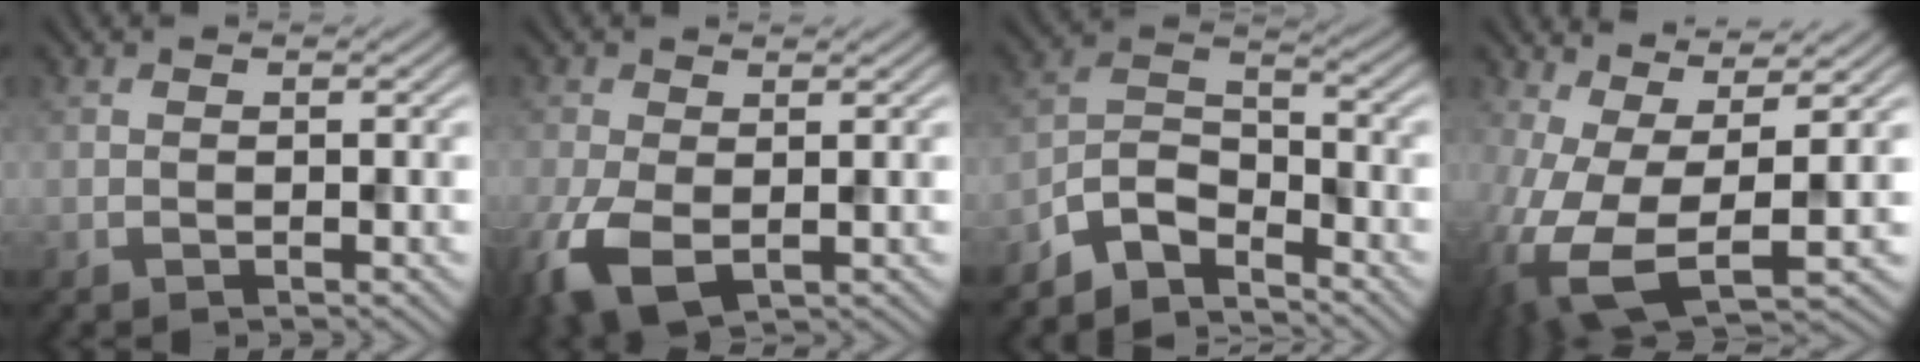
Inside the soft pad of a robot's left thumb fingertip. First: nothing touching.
{"total": 6.5, "force": [-2.1, 3.8, 4.8], "torque": [-0.130, -0.021, -0.043]}
{"total": 6.3, "force": [-5.2, 2.3, 2.8], "torque": [-0.052, 0.004, -0.118]}
{"total": 12.2, "force": [-2.3, 5.2, 10.8], "torque": [-0.259, -0.014, -0.033]}